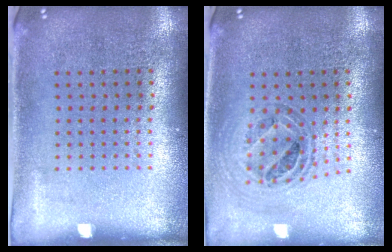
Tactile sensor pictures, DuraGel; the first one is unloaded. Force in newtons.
{"total": 0.9, "press": 0.9, "slide": 0.1}